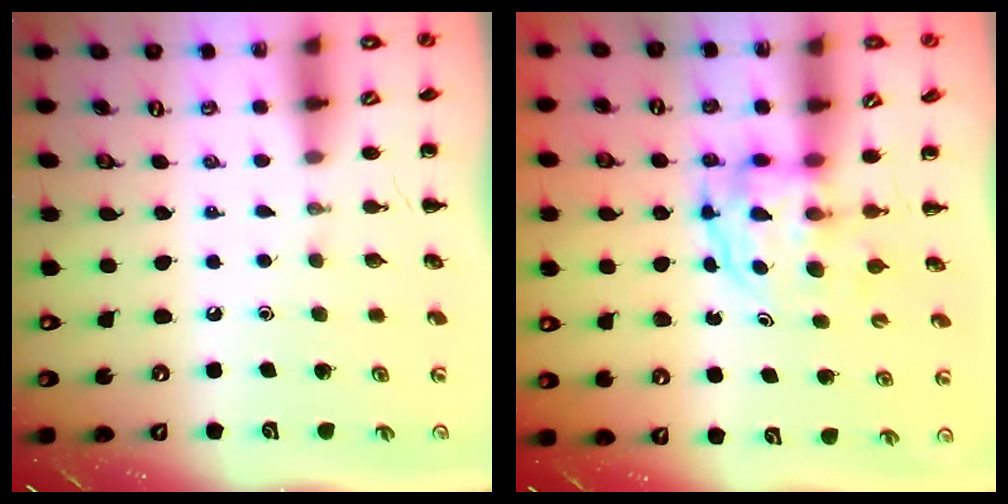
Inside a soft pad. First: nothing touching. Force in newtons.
{"total": 3.8, "press": 3.8, "slide": 0.3}